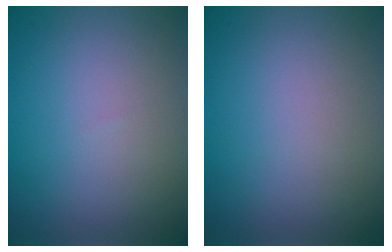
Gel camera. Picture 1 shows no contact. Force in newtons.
{"total": 0.0}